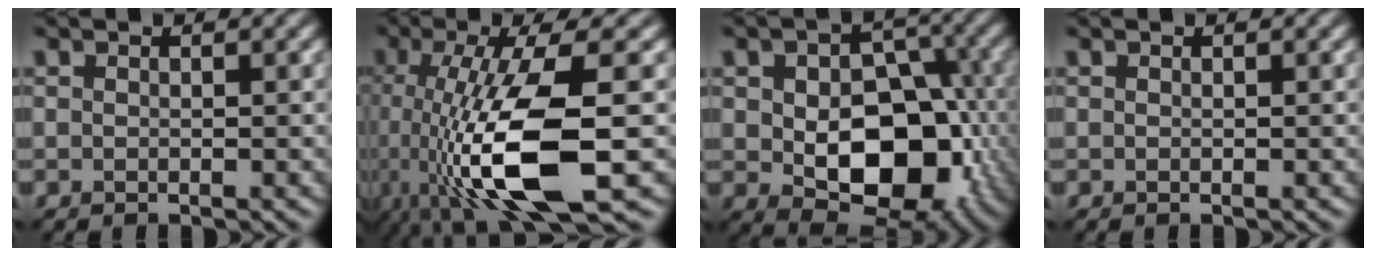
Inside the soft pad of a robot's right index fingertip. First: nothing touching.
{"total": 12.1, "force": [-3.2, 3.3, 11.2], "torque": [-0.216, -0.017, -0.057]}
{"total": 10.7, "force": [-1.6, 6.9, 8.0], "torque": [-0.116, -0.007, -0.018]}
{"total": 0.0}